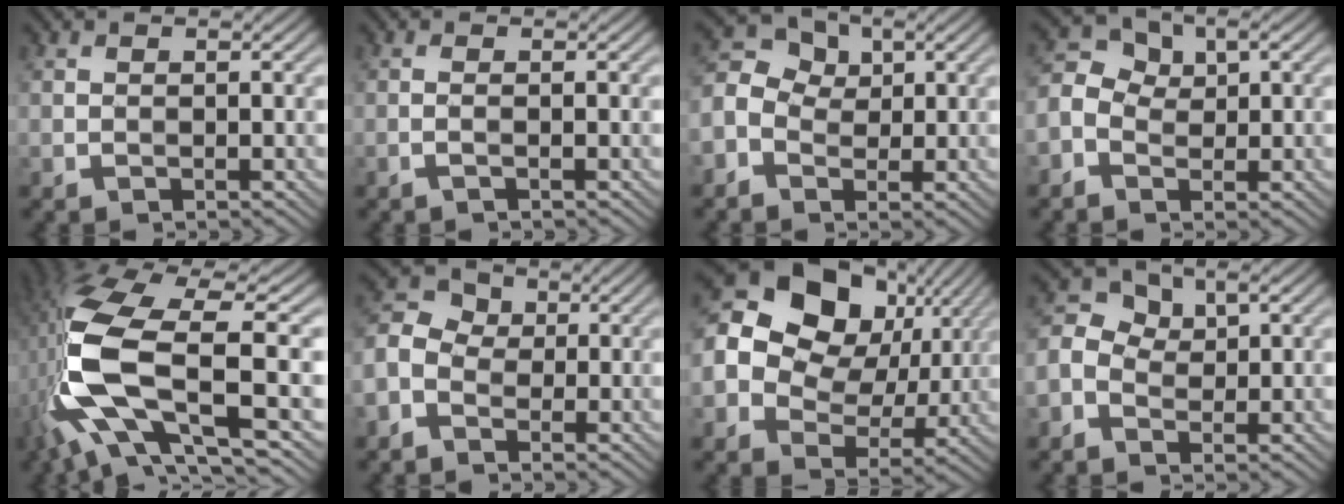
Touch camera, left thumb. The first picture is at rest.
{"total": 1.0, "force": [-0.5, -0.2, 0.8], "torque": [-0.018, 0.005, -0.013]}
{"total": 5.1, "force": [-0.8, 4.1, 3.0], "torque": [-0.077, 0.014, -0.027]}
{"total": 4.3, "force": [-0.7, 3.2, 2.7], "torque": [-0.063, 0.014, -0.022]}
{"total": 15.5, "force": [-2.4, 5.2, 14.4], "torque": [-0.342, 0.001, -0.038]}
{"total": 5.5, "force": [-1.7, 4.2, 3.1], "torque": [-0.086, 0.011, -0.050]}
{"total": 17.9, "force": [4.1, 13.9, 10.6], "torque": [-0.261, 0.034, 0.092]}
{"total": 4.4, "force": [-0.2, 3.3, 2.9], "torque": [-0.067, 0.013, -0.010]}